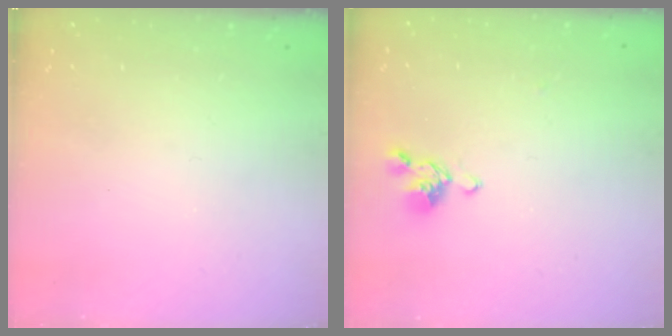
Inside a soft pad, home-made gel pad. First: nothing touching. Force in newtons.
{"total": 2.7, "press": 2.5, "slide": 0.8}